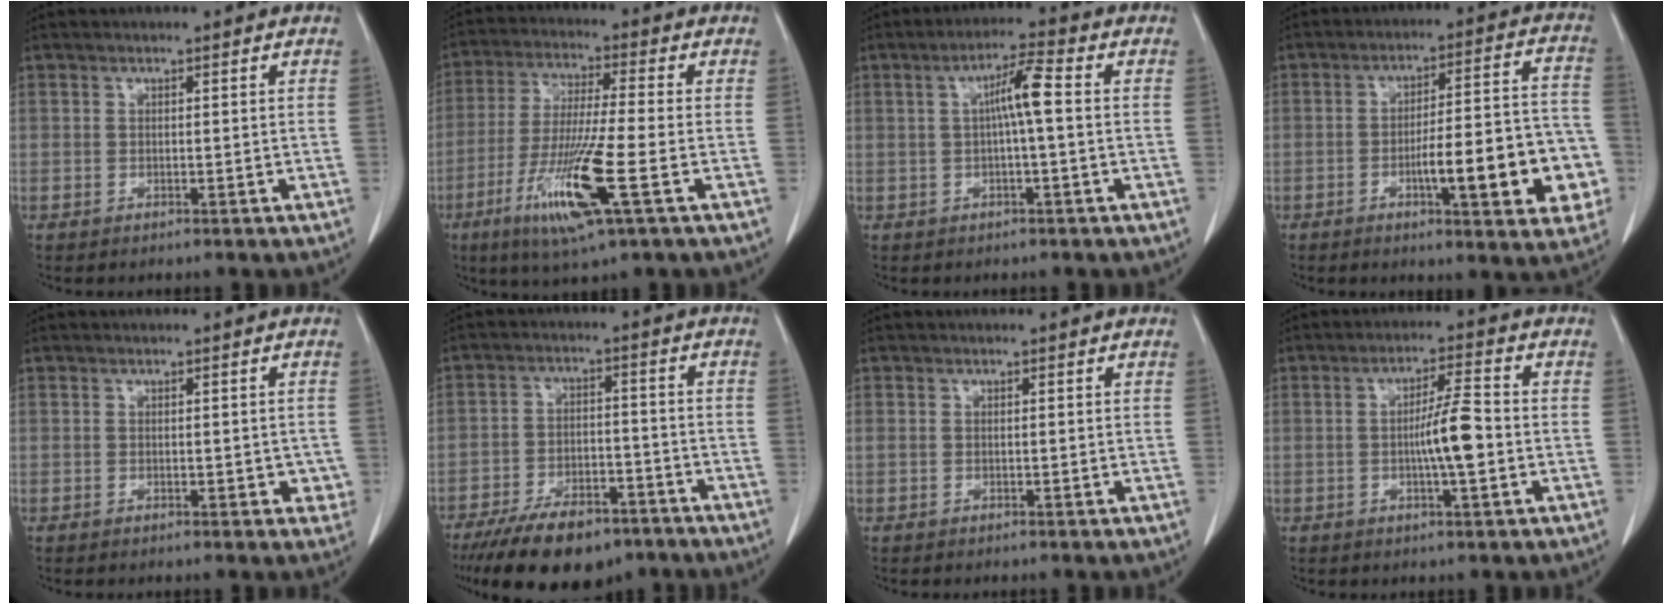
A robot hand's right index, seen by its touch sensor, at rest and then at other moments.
{"total": 13.4, "force": [-5.1, 0.2, 12.3], "torque": [-0.251, -0.027, -0.095]}
{"total": 5.3, "force": [0.4, 0.2, 5.2], "torque": [-0.094, 0.012, 0.006]}
{"total": 16.0, "force": [-4.8, 3.3, 14.9], "torque": [-0.177, 0.025, -0.059]}
{"total": 2.6, "force": [-0.5, 1.5, 2.0], "torque": [-0.010, 0.005, -0.003]}
{"total": 14.0, "force": [-10.3, 5.5, 7.6], "torque": [-0.124, -0.007, -0.166]}
{"total": 0.0}
{"total": 6.5, "force": [-0.9, 0.4, 6.4], "torque": [-0.115, 0.003, -0.017]}